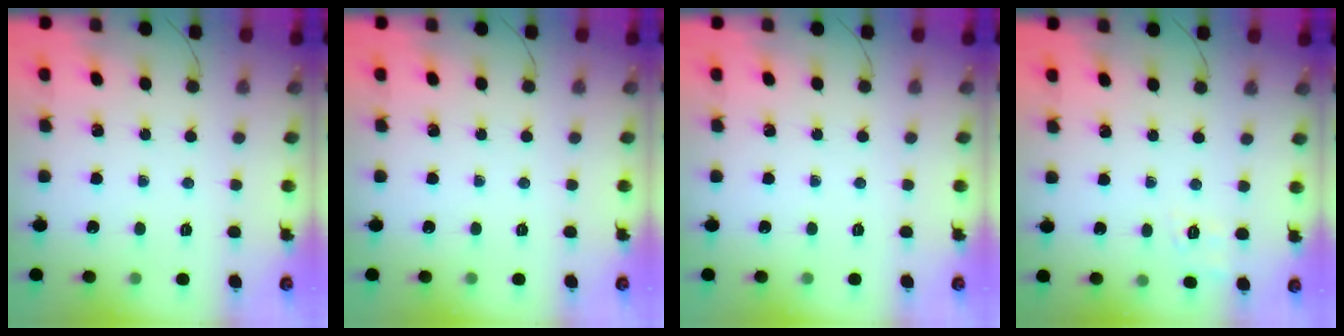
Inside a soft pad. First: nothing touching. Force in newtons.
{"total": 0.0}
{"total": 0.0}
{"total": 3.5, "press": 3.0, "slide": 1.8}